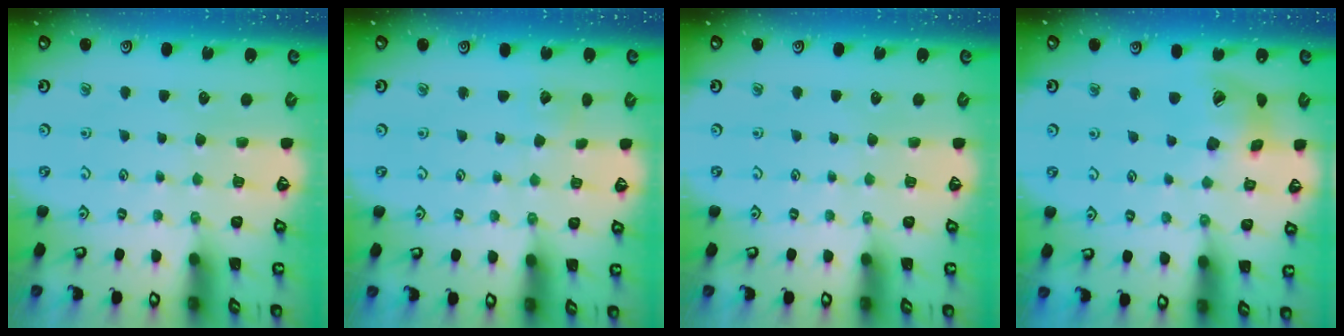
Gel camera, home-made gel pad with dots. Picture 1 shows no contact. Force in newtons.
{"total": 2.8, "press": 2.8, "slide": 0.3}
{"total": 0.0}
{"total": 13.8, "press": 13.6, "slide": 2.2}